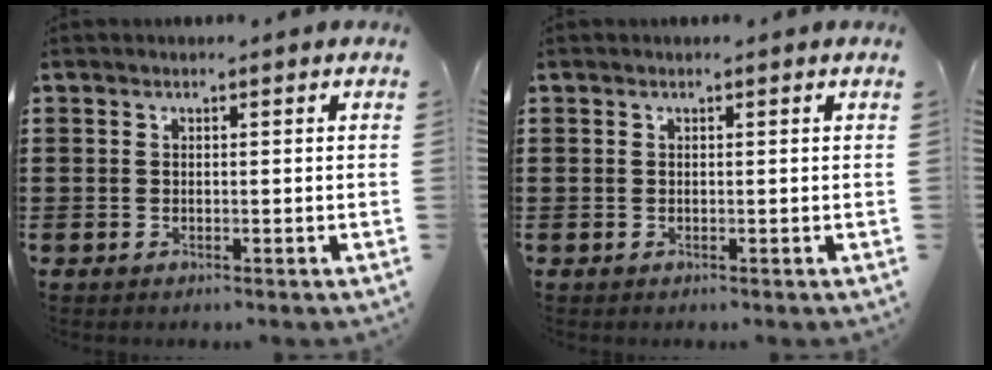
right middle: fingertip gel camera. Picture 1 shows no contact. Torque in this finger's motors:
{"motor_torque": [-0.28, -0.13, 0.08, 0.02]}